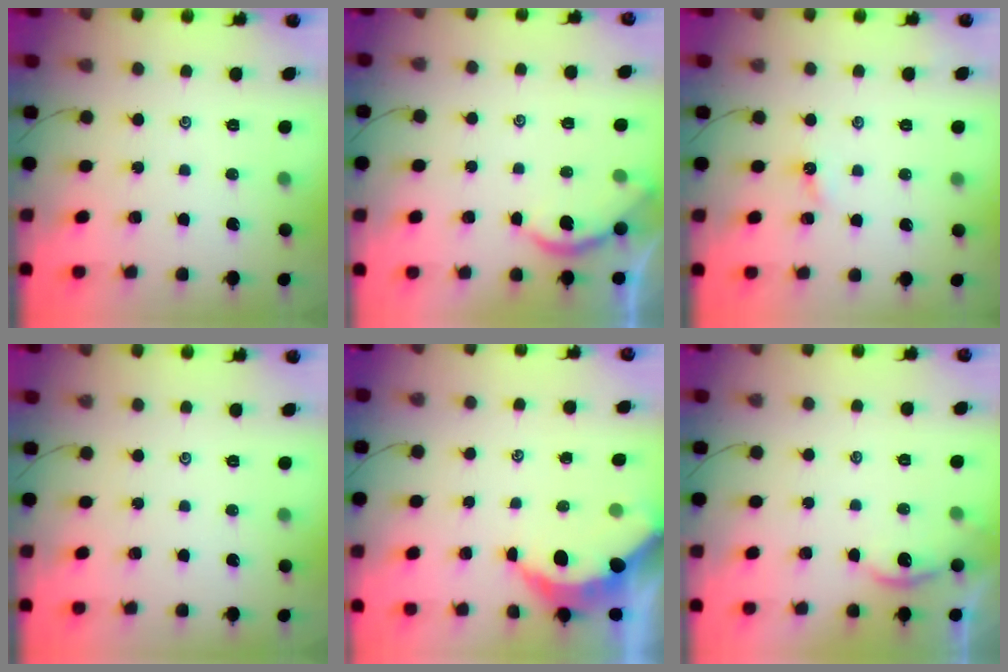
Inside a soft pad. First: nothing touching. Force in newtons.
{"total": 2.4, "press": 2.3, "slide": 0.5}
{"total": 2.4, "press": 2.4, "slide": 0.3}
{"total": 0.0}
{"total": 5.2, "press": 5.1, "slide": 0.7}
{"total": 2.4, "press": 2.4, "slide": 0.1}